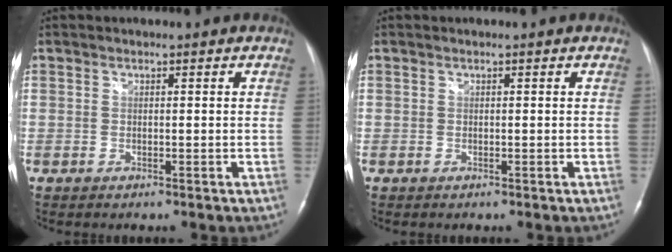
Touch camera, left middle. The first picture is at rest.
{"total": 0.0}